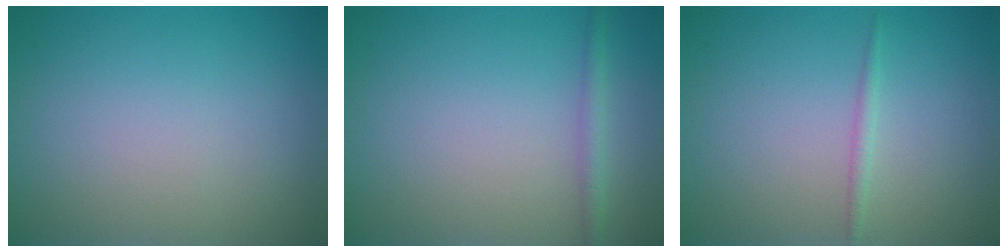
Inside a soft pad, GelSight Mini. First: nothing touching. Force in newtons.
{"total": 1.5, "press": 1.5, "slide": 0.0}
{"total": 0.9, "press": 0.9, "slide": 0.1}